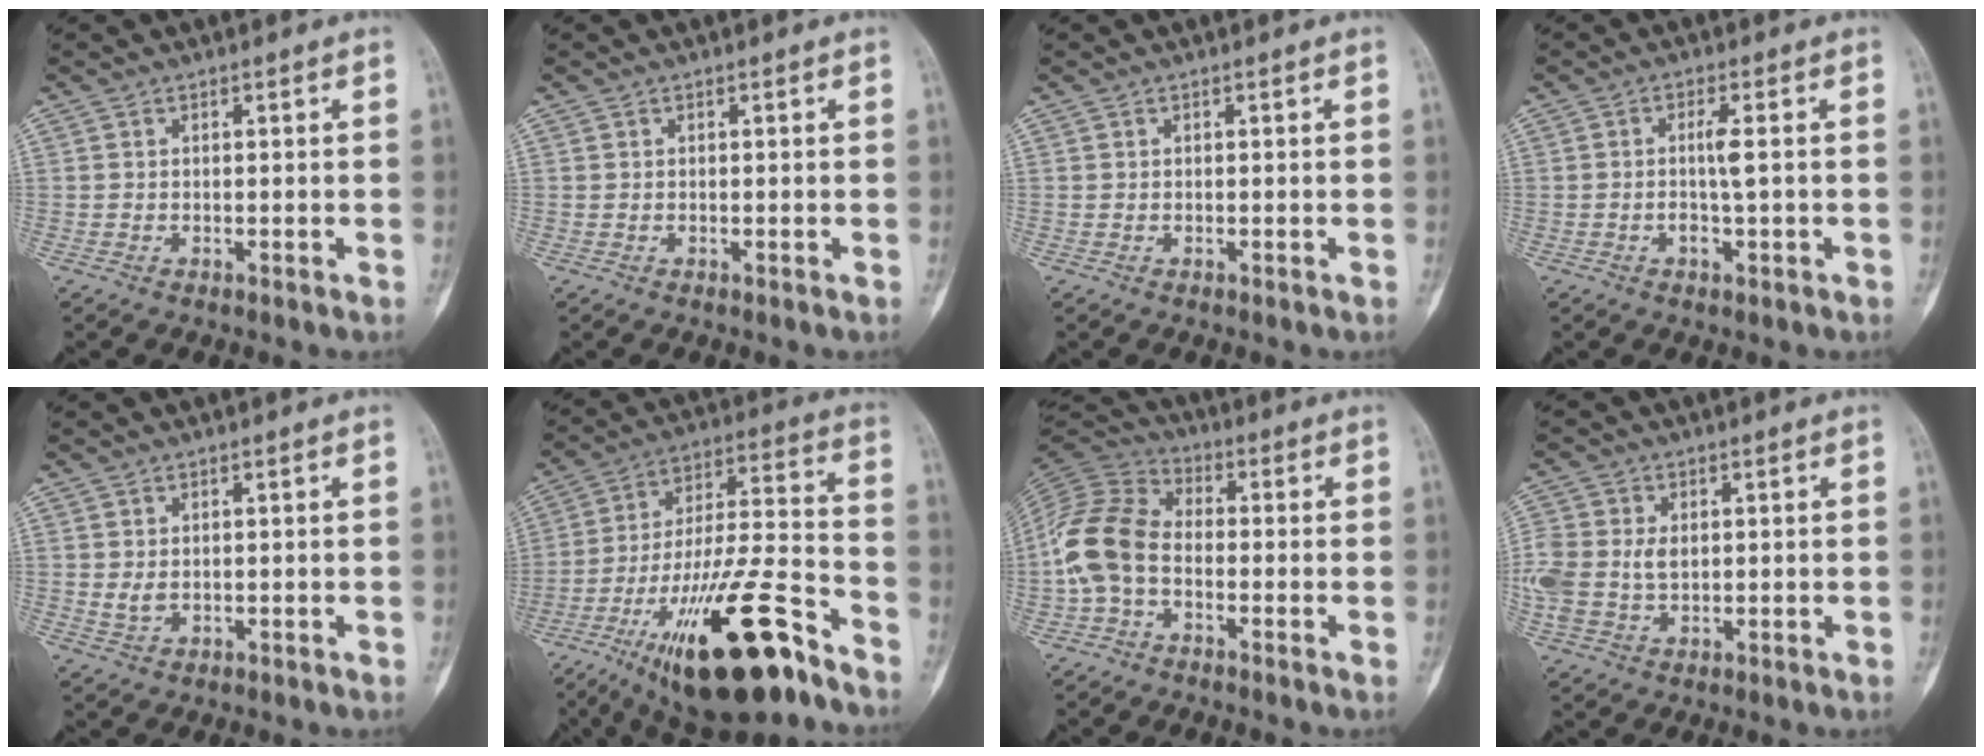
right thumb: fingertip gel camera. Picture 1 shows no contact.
{"total": 0.0}
{"total": 0.0}
{"total": 3.8, "force": [-0.4, 1.0, 3.7], "torque": [-0.076, 0.005, -0.007]}
{"total": 2.1, "force": [0.3, 1.5, 1.4], "torque": [-0.025, -0.005, 0.012]}
{"total": 25.9, "force": [-14.9, 7.1, 20.0], "torque": [-0.336, 0.070, -0.245]}
{"total": 11.8, "force": [-2.5, 7.8, 8.4], "torque": [-0.173, 0.034, -0.064]}
{"total": 12.1, "force": [0.8, 9.0, 8.1], "torque": [-0.219, 0.008, 0.026]}